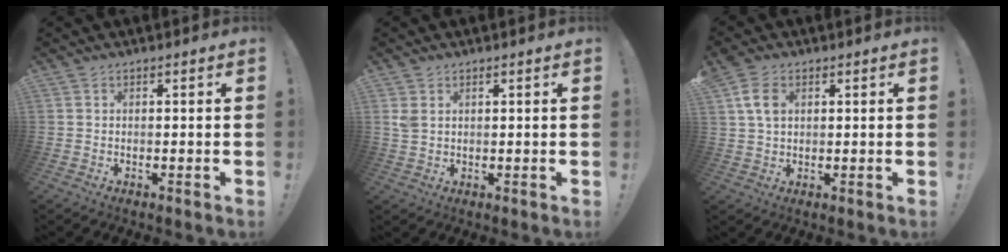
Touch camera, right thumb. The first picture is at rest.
{"total": 2.7, "force": [1.2, 1.8, 1.7], "torque": [-0.032, 0.002, 0.024]}
{"total": 6.5, "force": [2.2, 4.1, 4.5], "torque": [-0.083, 0.000, 0.043]}